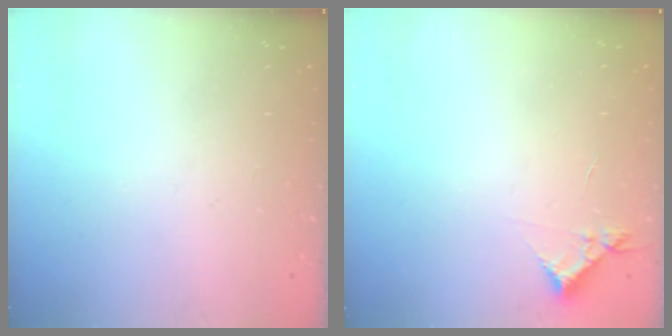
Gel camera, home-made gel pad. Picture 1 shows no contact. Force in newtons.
{"total": 4.1, "press": 4.1, "slide": 0.5}